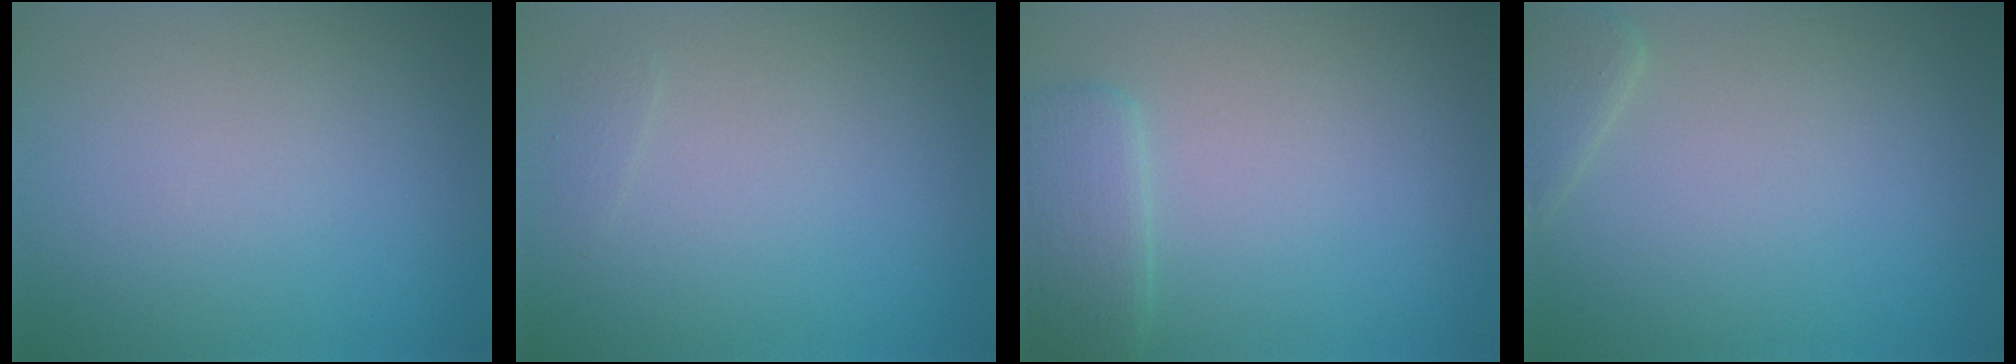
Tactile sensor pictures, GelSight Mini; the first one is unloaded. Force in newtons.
{"total": 0.5, "press": 0.5, "slide": 0.0}
{"total": 2.9, "press": 2.8, "slide": 0.2}
{"total": 1.8, "press": 1.8, "slide": 0.1}